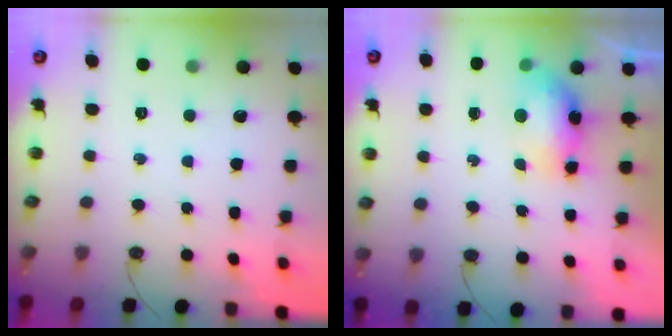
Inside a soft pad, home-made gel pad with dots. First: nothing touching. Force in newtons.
{"total": 7.2, "press": 7.2, "slide": 0.7}